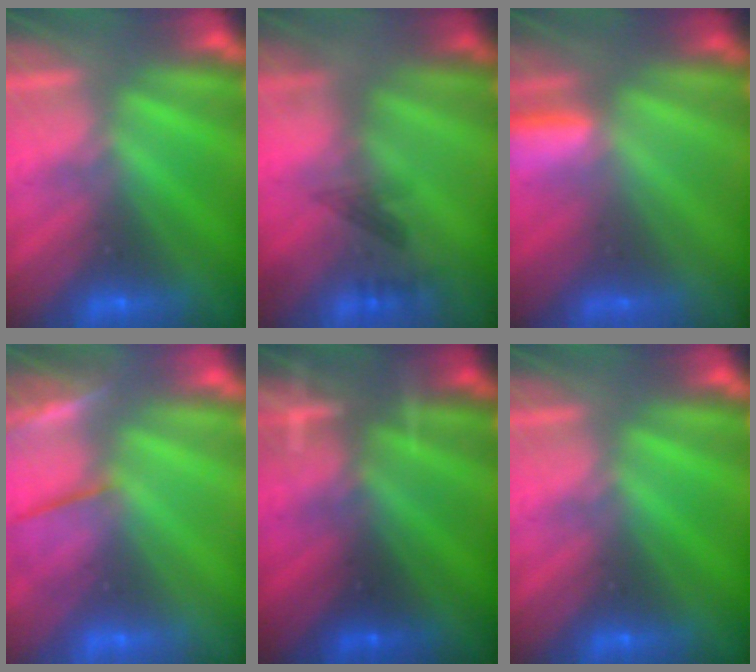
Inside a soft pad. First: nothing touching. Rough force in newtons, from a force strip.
{"total": 2.3}
{"total": 2.8}
{"total": 3.6}
{"total": 3.2}
{"total": 0.0}